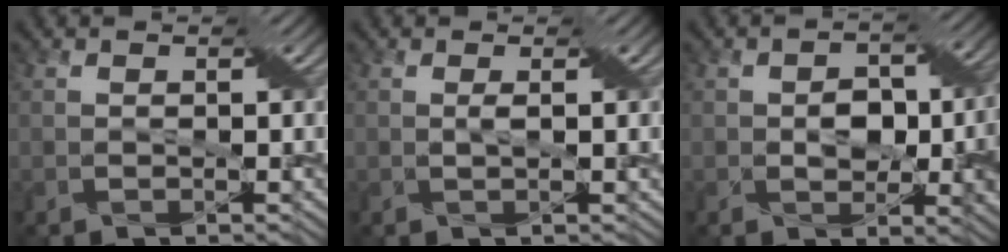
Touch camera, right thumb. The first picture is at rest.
{"total": 1.4, "force": [0.3, 0.1, 1.4], "torque": [-0.027, 0.004, 0.003]}
{"total": 7.5, "force": [-0.7, 4.6, 5.9], "torque": [-0.084, -0.010, -0.010]}